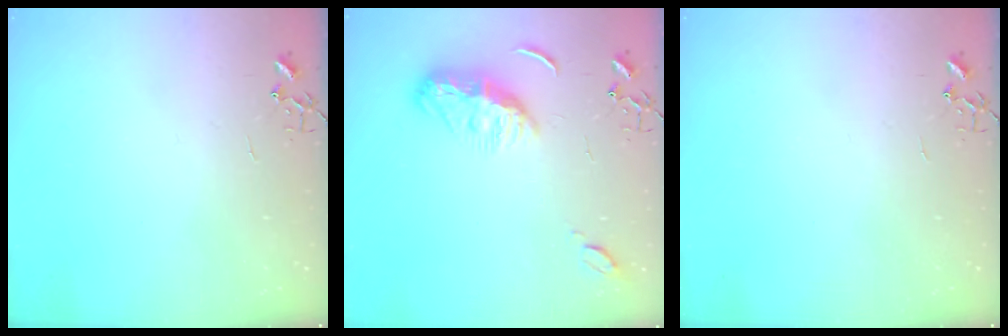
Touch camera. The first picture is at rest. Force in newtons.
{"total": 10.4, "press": 10.4, "slide": 0.1}
{"total": 0.0}